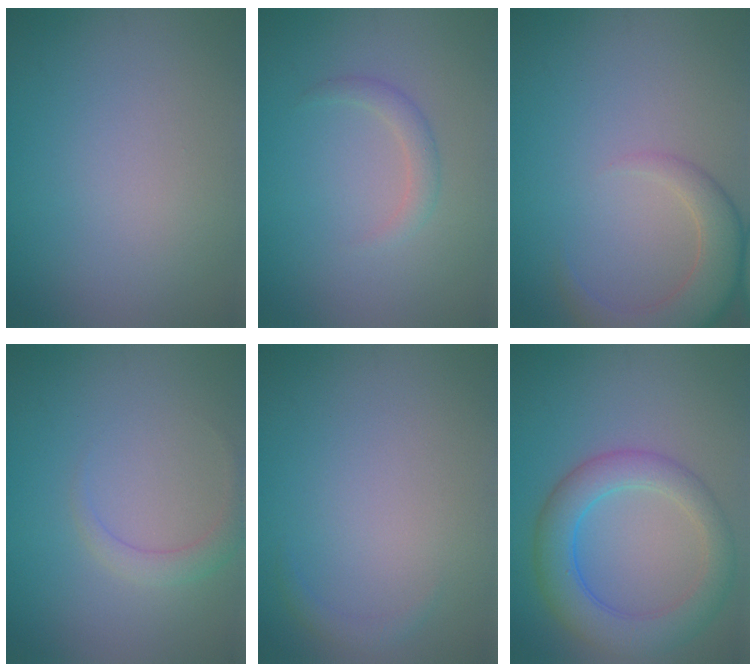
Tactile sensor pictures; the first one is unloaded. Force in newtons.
{"total": 1.4, "press": 1.4, "slide": 0.1}
{"total": 4.6, "press": 4.6, "slide": 0.5}
{"total": 1.6, "press": 1.6, "slide": 0.1}
{"total": 0.8, "press": 0.8, "slide": 0.1}
{"total": 5.5, "press": 5.5, "slide": 0.2}